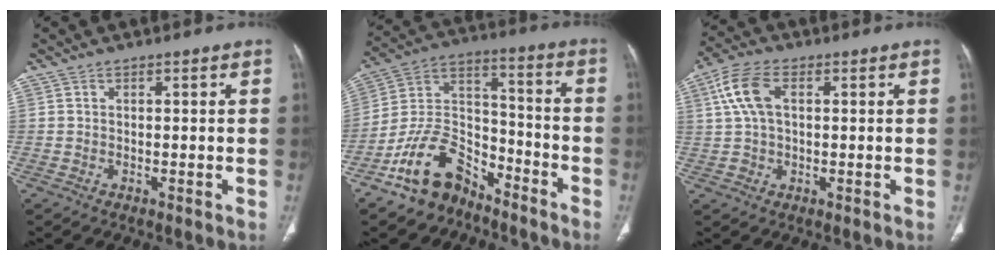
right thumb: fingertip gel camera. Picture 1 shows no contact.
{"total": 14.1, "force": [-10.0, 8.1, 5.7], "torque": [-0.082, 0.097, -0.188]}
{"total": 8.1, "force": [2.0, 4.9, 6.2], "torque": [-0.134, 0.019, 0.039]}